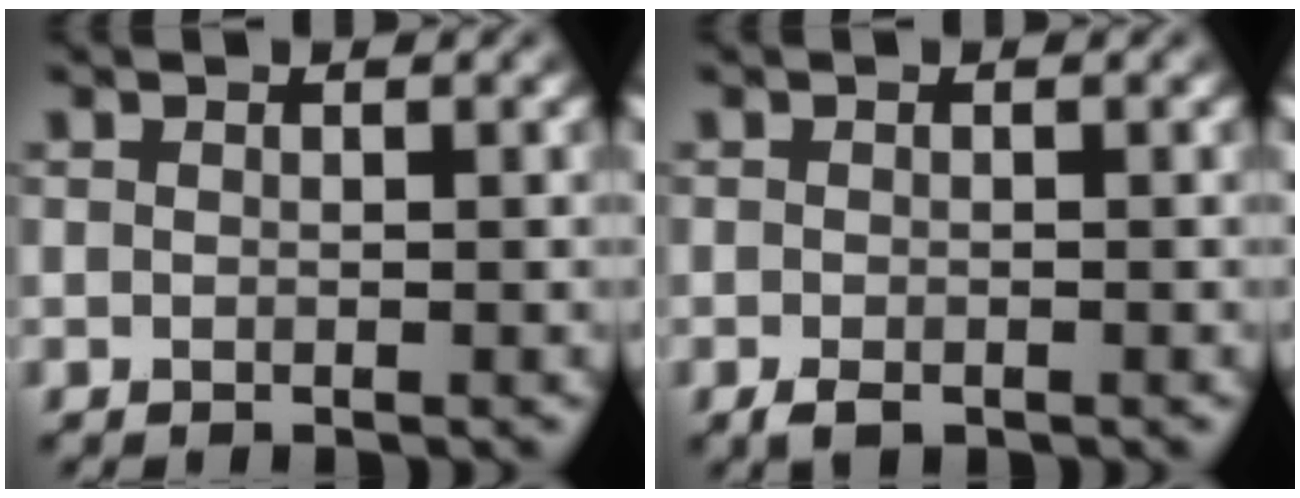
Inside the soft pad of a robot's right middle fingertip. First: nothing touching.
{"total": 1.4, "force": [-0.9, 0.7, 0.9], "torque": [-0.017, -0.004, -0.016]}